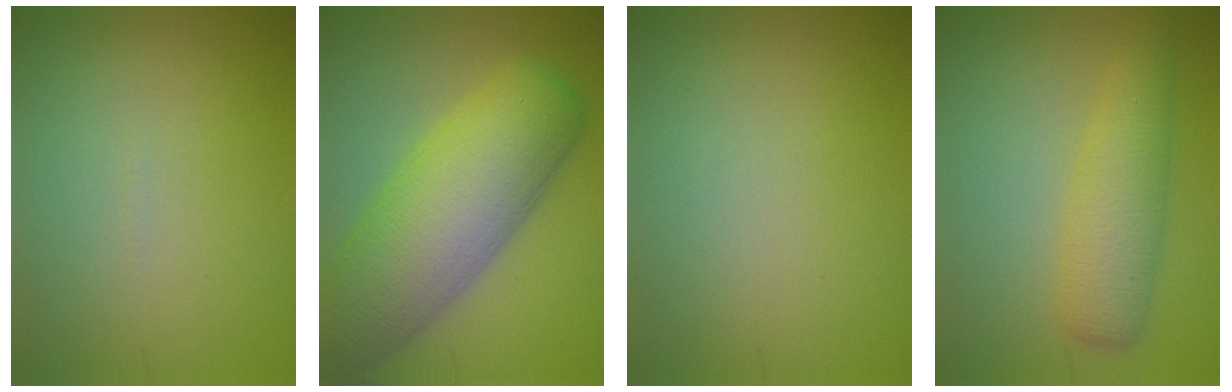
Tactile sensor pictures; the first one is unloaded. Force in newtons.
{"total": 11.9, "press": 11.9, "slide": 0.5}
{"total": 0.0}
{"total": 4.5, "press": 4.5, "slide": 0.1}